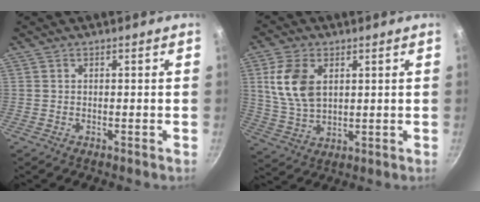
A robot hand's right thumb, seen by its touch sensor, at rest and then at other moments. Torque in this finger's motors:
{"motor_torque": [-0.68, 1.04, 0.96, 0.35, 0.11]}